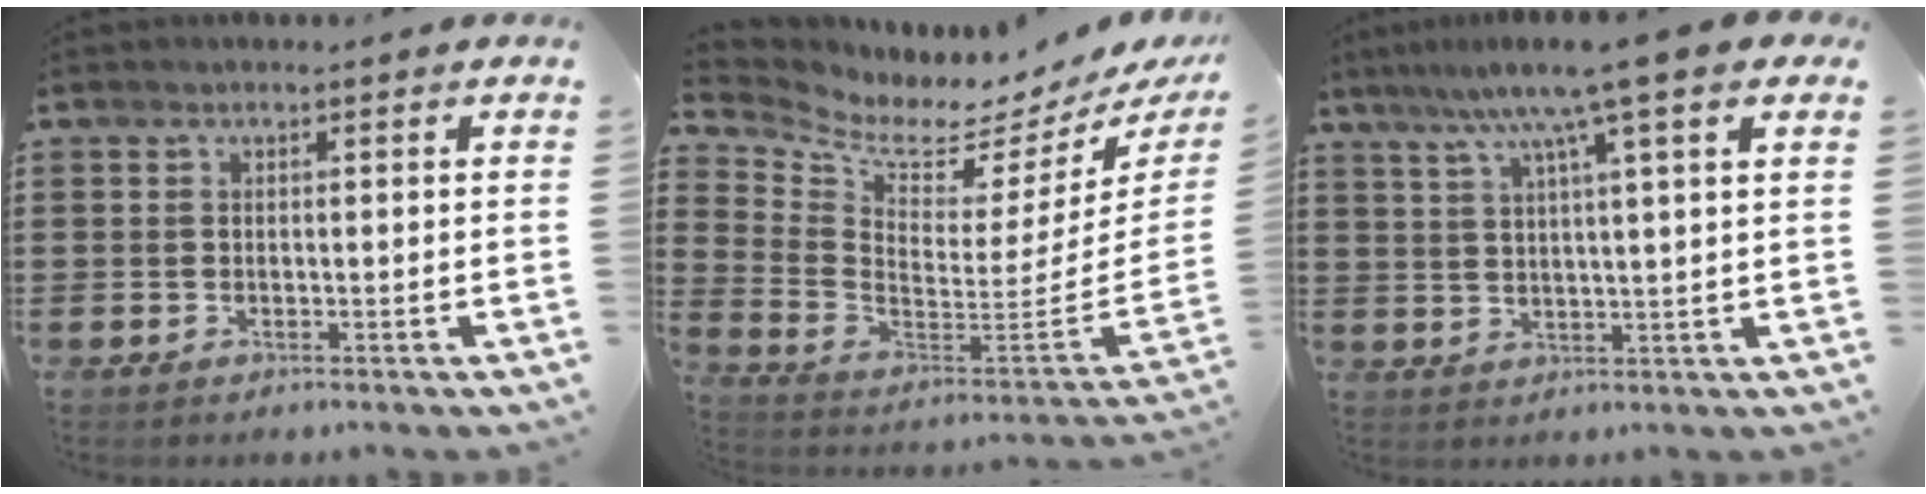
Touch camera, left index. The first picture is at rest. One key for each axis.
{"total": 3.5, "fx": 2.6, "fy": 1.3, "fz": 1.9, "tx": -0.052, "ty": -0.048, "tz": 0.034}
{"total": 8.9, "fx": 5.7, "fy": -0.1, "fz": 6.8, "tx": -0.149, "ty": -0.012, "tz": 0.094}